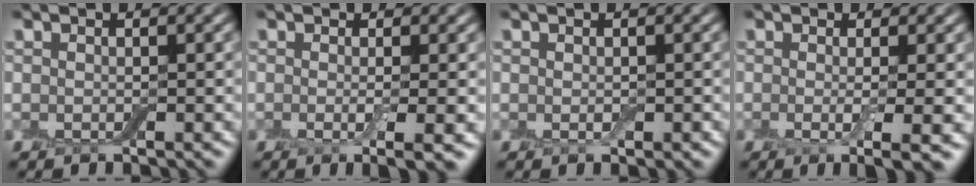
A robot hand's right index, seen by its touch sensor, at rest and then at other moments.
{"total": 3.3, "force": [-0.5, 0.7, 3.2], "torque": [-0.047, -0.009, -0.009]}
{"total": 0.8, "force": [-0.2, 0.5, 0.6], "torque": [-0.011, -0.002, -0.001]}
{"total": 4.0, "force": [-0.6, 0.8, 3.9], "torque": [-0.062, -0.009, -0.009]}